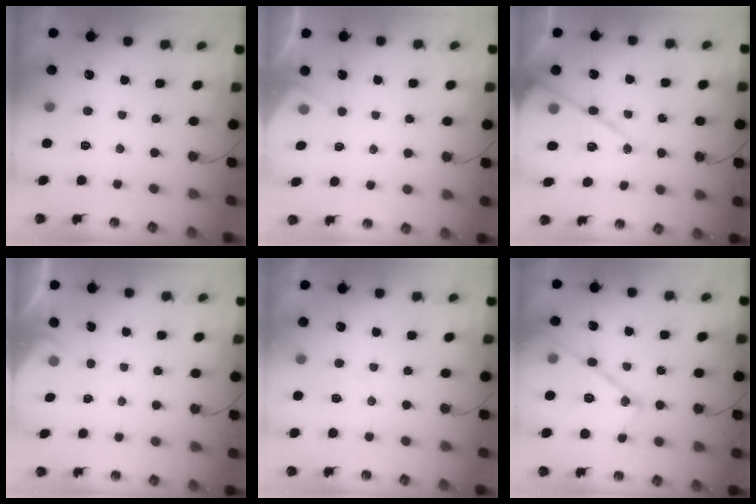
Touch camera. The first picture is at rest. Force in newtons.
{"total": 3.4, "press": 3.4, "slide": 0.5}
{"total": 14.9, "press": 14.8, "slide": 1.4}
{"total": 2.5, "press": 2.5, "slide": 0.4}
{"total": 5.5, "press": 5.5, "slide": 0.7}
{"total": 17.4, "press": 17.4, "slide": 1.3}